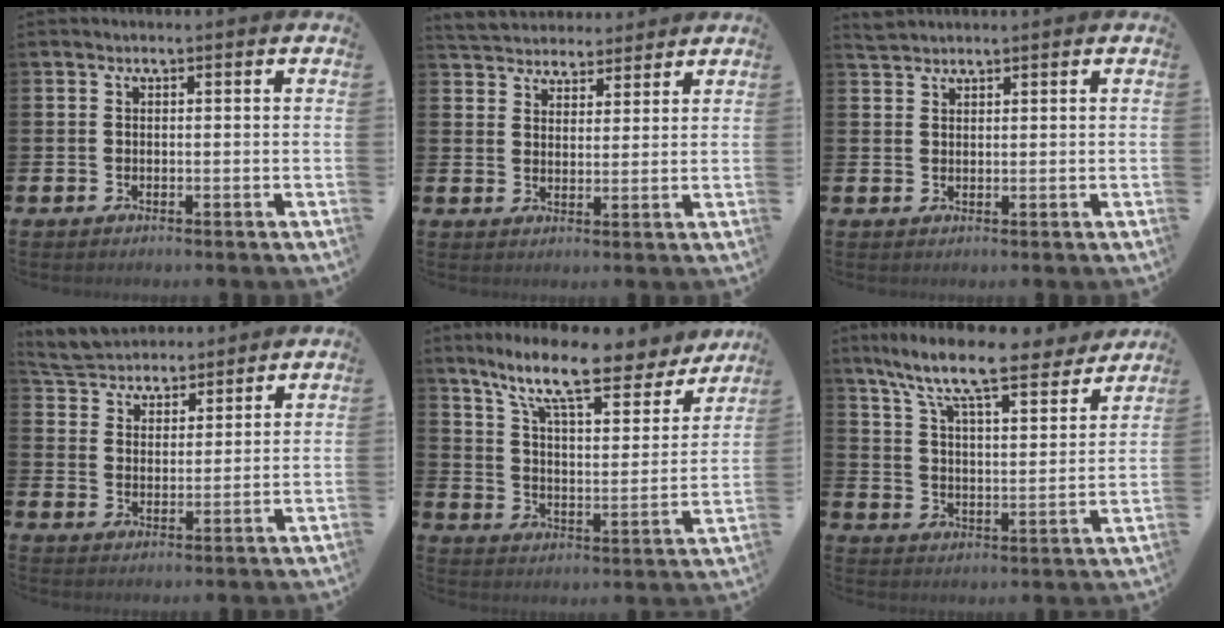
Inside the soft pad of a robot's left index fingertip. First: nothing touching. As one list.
[{"total": 4.6, "force": [4.4, 1.3, -0.4], "torque": [-0.017, -0.020, 0.081]}, {"total": 1.8, "force": [1.8, 0.4, 0.0], "torque": [0.008, -0.002, 0.032]}, {"total": 5.4, "force": [5.2, 1.3, -0.3], "torque": [-0.024, -0.026, 0.095]}, {"total": 11.9, "force": [9.6, 2.6, 6.6], "torque": [-0.142, -0.059, 0.158]}, {"total": 10.3, "force": [9.0, 1.6, 4.7], "torque": [-0.116, -0.066, 0.149]}]